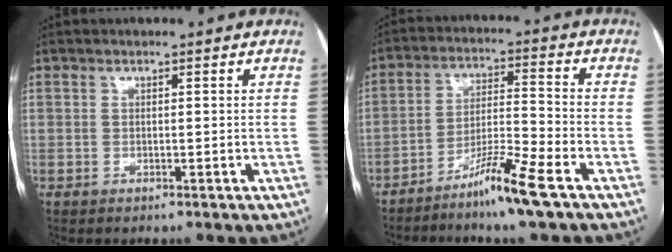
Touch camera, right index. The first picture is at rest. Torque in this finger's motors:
{"motor_torque": [1.13, -1.01, 0.16, 0.04]}